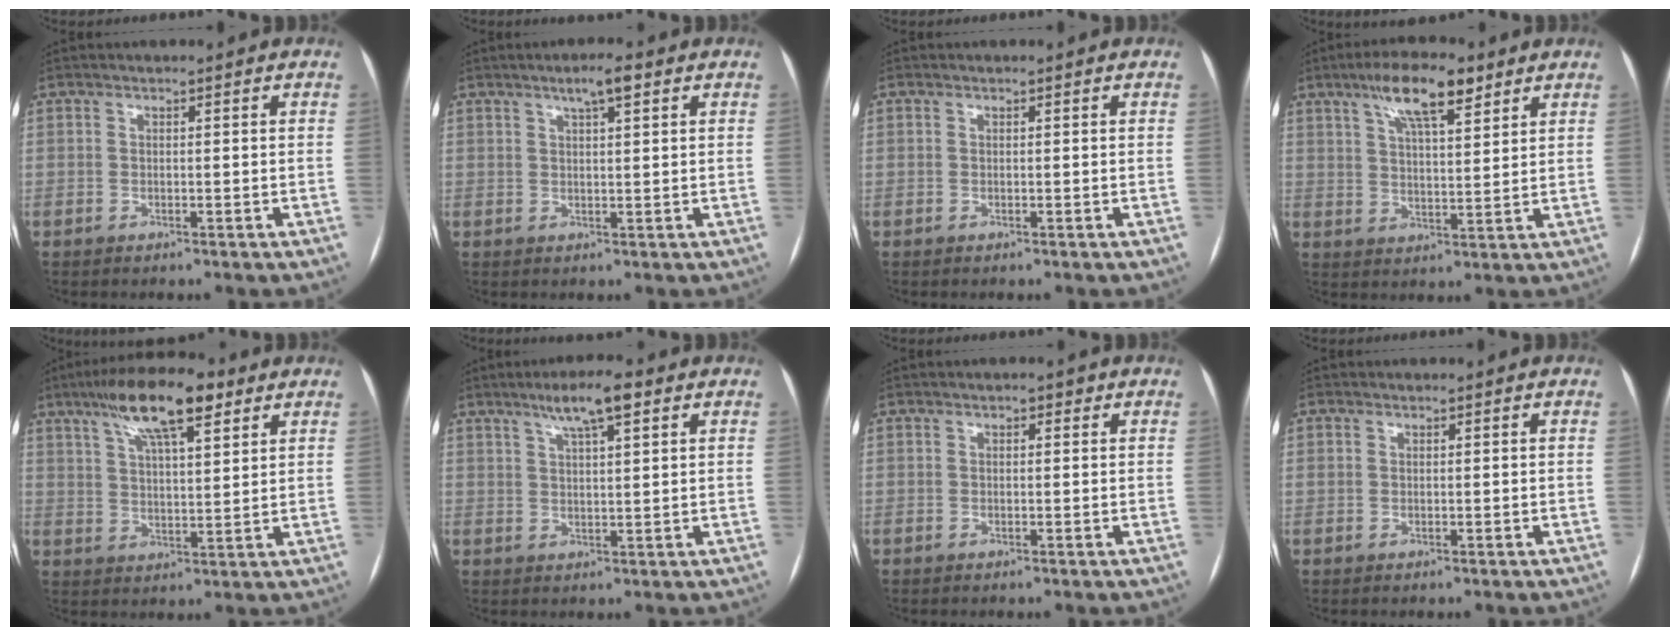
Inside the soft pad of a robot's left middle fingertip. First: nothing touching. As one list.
[{"total": 3.7, "force": [2.1, 0.4, 2.9], "torque": [-0.053, 0.008, 0.035]}, {"total": 0.0}, {"total": 10.8, "force": [6.7, 2.8, 7.9], "torque": [-0.142, 0.015, 0.114]}, {"total": 12.7, "force": [7.7, 3.1, 9.6], "torque": [-0.174, 0.022, 0.132]}, {"total": 6.6, "force": [4.0, 0.8, 5.2], "torque": [-0.095, 0.012, 0.068]}, {"total": 1.2, "force": [0.7, 0.6, 0.8], "torque": [-0.012, 0.006, 0.008]}, {"total": 0.8, "force": [0.3, 0.7, 0.1], "torque": [0.005, 0.003, 0.005]}]